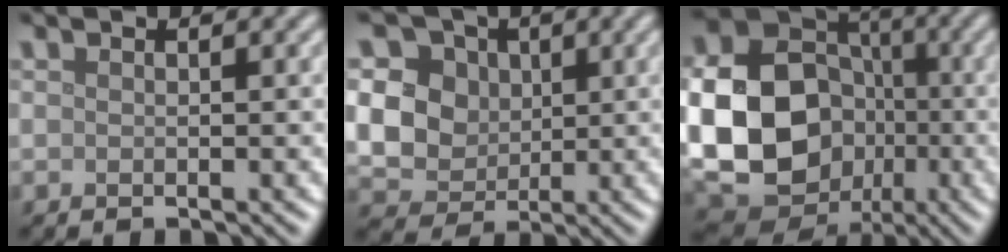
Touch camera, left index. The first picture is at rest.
{"total": 11.1, "force": [2.5, 9.5, 5.2], "torque": [-0.117, 0.024, 0.030]}
{"total": 18.5, "force": [-2.5, 15.6, 9.6], "torque": [-0.202, -0.034, -0.060]}